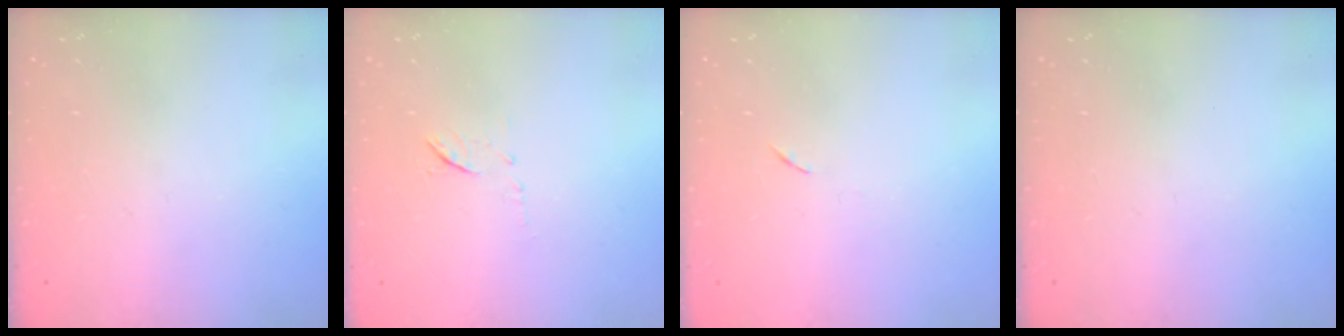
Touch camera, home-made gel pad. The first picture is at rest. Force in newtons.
{"total": 6.3, "press": 6.3, "slide": 0.7}
{"total": 3.8, "press": 3.7, "slide": 0.7}
{"total": 0.0}